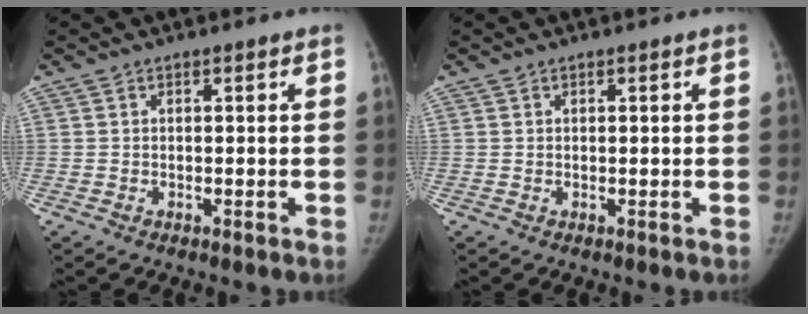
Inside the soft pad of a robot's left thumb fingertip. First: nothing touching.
{"total": 0.0}